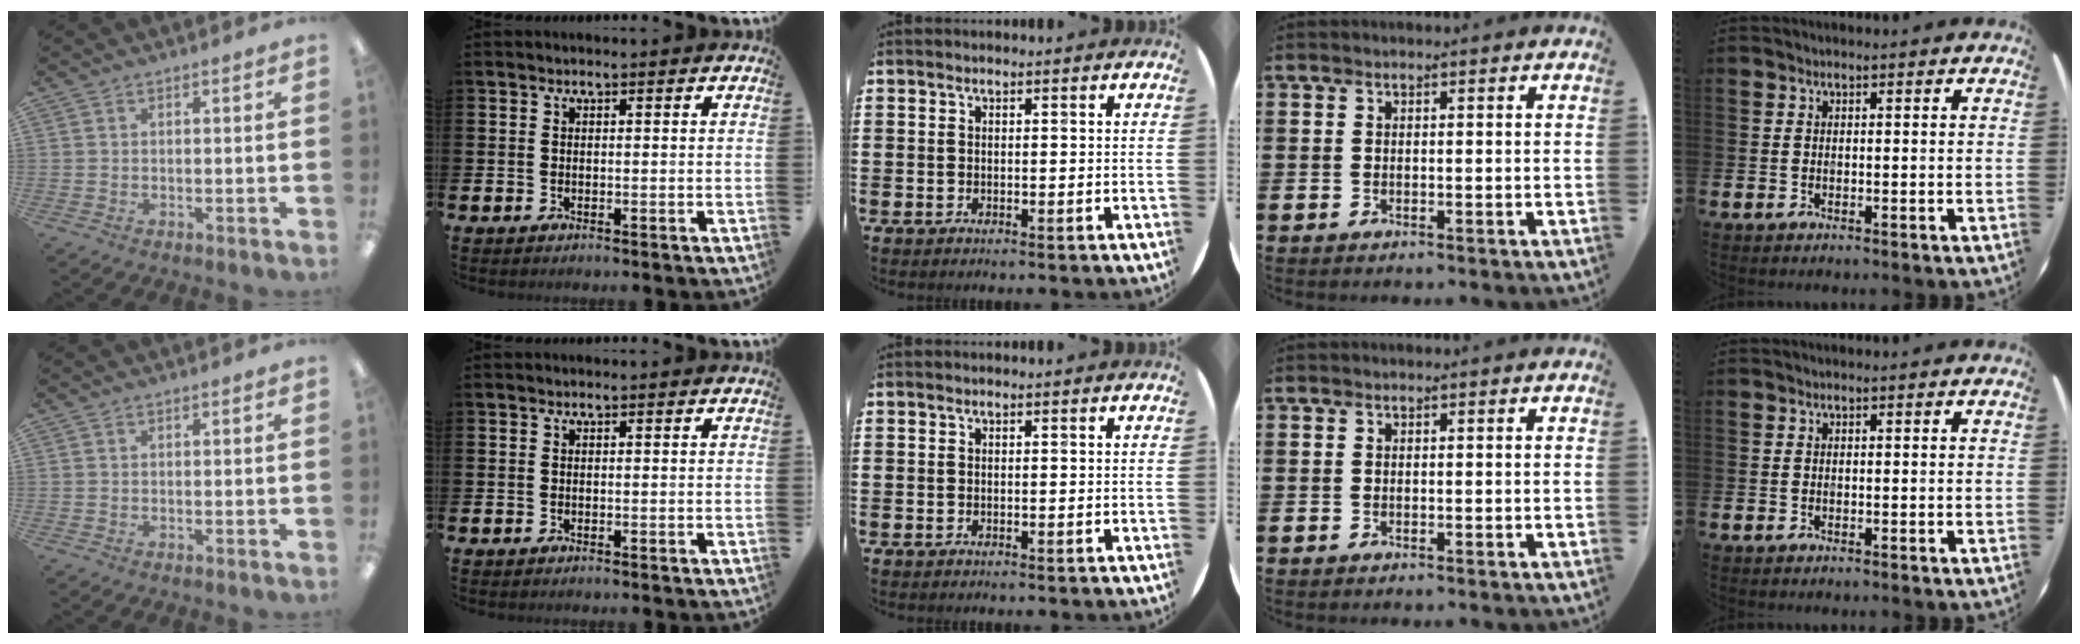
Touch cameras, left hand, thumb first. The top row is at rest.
{}